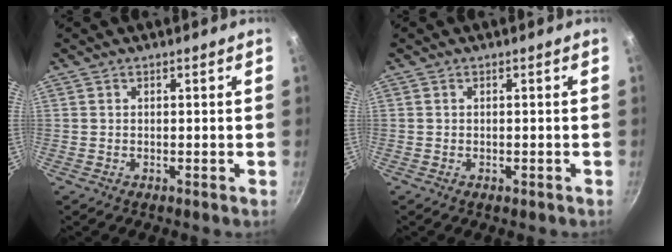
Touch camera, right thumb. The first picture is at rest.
{"total": 0.7, "force": [-0.4, 0.4, 0.5], "torque": [-0.005, 0.000, -0.006]}